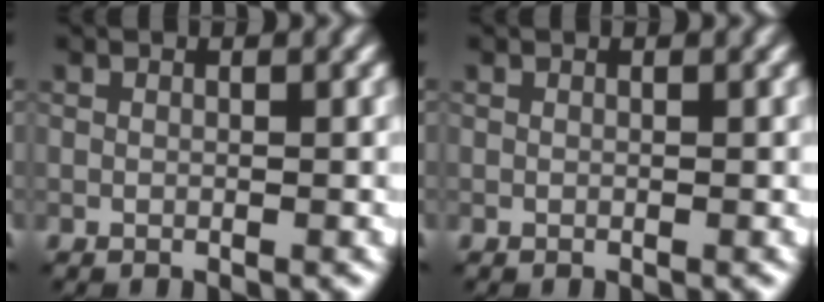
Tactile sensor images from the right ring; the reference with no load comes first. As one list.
[{"total": 0.0}]